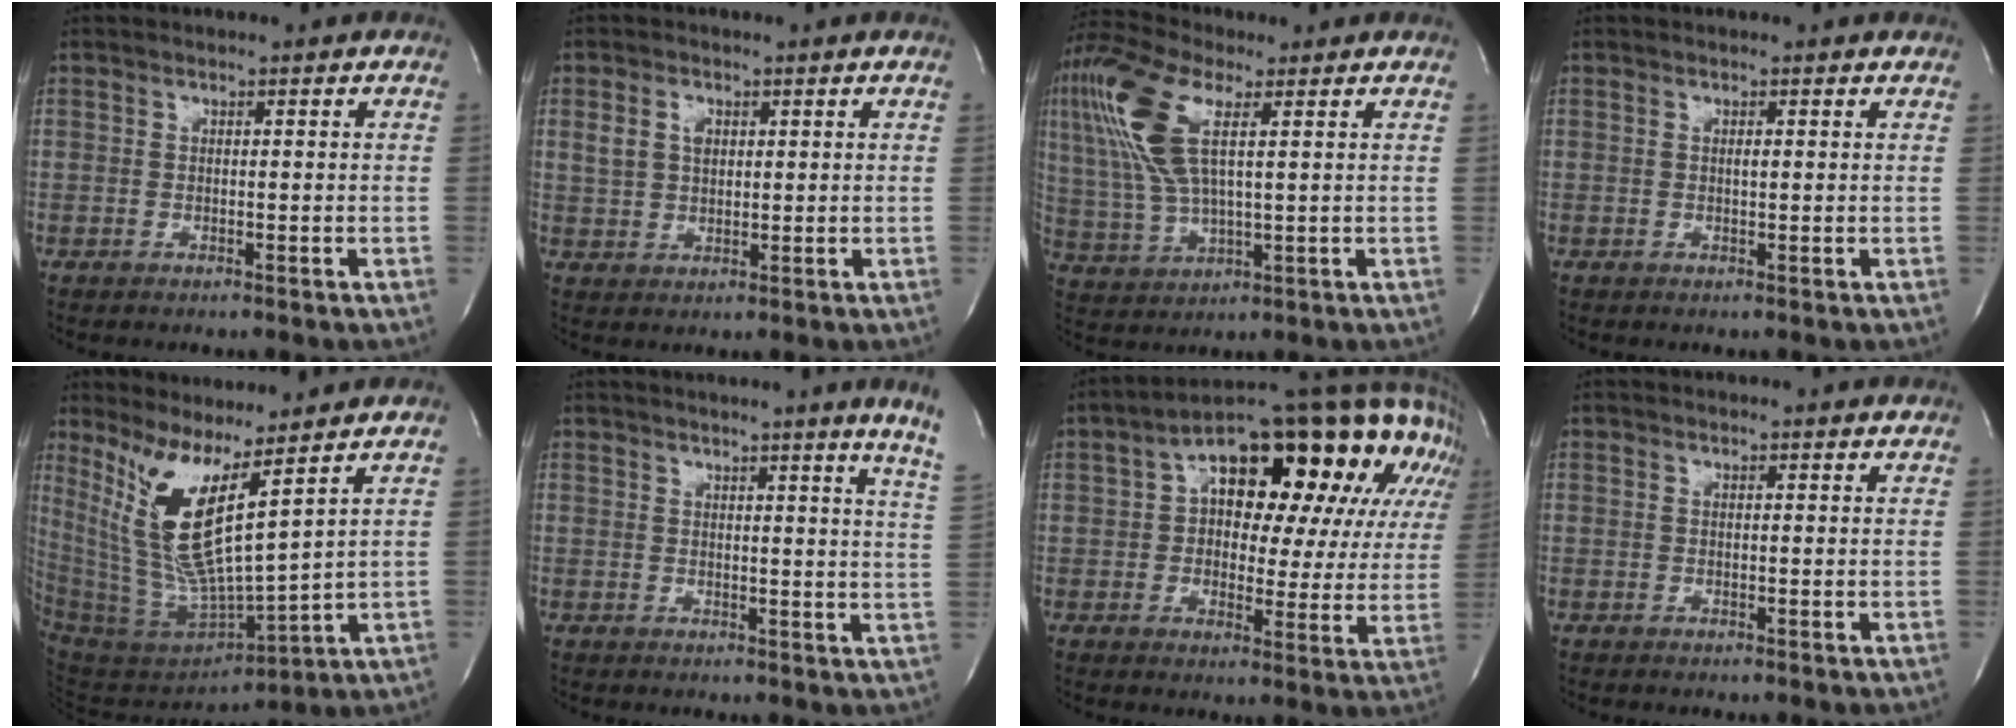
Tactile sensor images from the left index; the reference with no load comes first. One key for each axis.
{"total": 3.8, "fx": 1.5, "fy": 2.5, "fz": 2.4, "tx": -0.054, "ty": 0.012, "tz": 0.033}
{"total": 12.3, "fx": 4.3, "fy": 3.7, "fz": 10.9, "tx": -0.266, "ty": 0.020, "tz": 0.084}
{"total": 0.8, "fx": 0.3, "fy": 0.2, "fz": 0.7, "tx": -0.018, "ty": 0.002, "tz": 0.004}
{"total": 14.3, "fx": 8.1, "fy": 1.0, "fz": 11.8, "tx": -0.262, "ty": -0.022, "tz": 0.165}
{"total": 10.1, "fx": 8.2, "fy": -2.1, "fz": 5.5, "tx": -0.067, "ty": -0.051, "tz": 0.071}
{"total": 23.3, "fx": 8.5, "fy": 9.3, "fz": 19.7, "tx": -0.262, "ty": 0.071, "tz": 0.113}
{"total": 2.2, "fx": 2.0, "fy": 0.5, "fz": 0.6, "tx": -0.016, "ty": 0.007, "tz": 0.013}